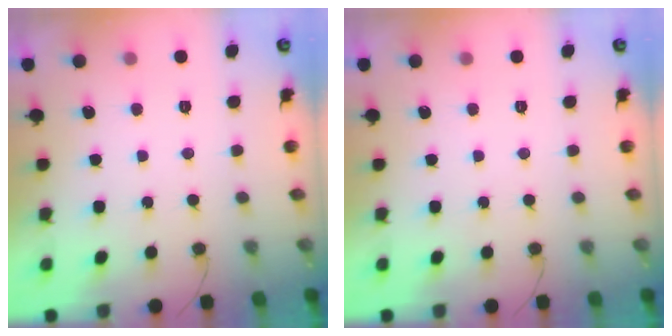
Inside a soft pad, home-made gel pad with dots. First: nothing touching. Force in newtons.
{"total": 0.0}